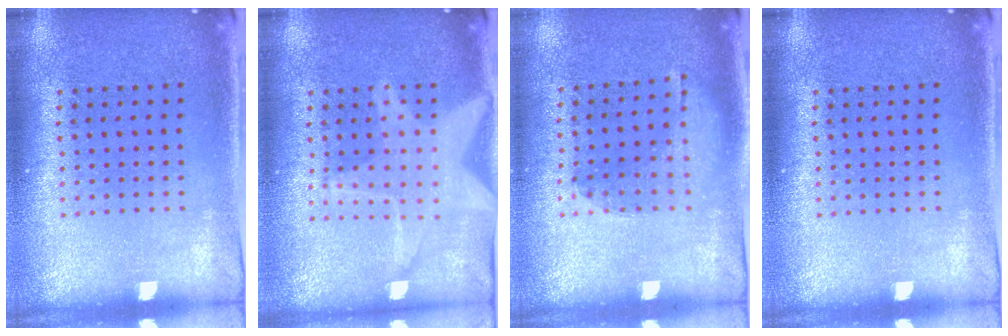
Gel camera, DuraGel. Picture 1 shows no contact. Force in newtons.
{"total": 3.1, "press": 3.1, "slide": 0.5}
{"total": 1.2, "press": 0.8, "slide": 0.9}
{"total": 0.0}